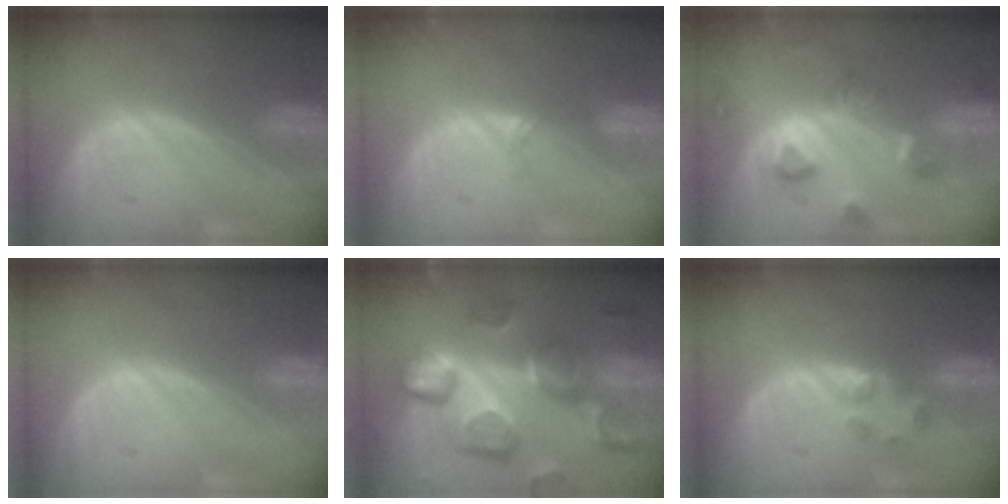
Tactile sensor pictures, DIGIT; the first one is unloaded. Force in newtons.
{"total": 1.6, "press": 1.3, "slide": 1.1}
{"total": 7.7, "press": 7.1, "slide": 3.0}
{"total": 0.0}
{"total": 13.2, "press": 11.5, "slide": 6.5}
{"total": 2.3, "press": 2.2, "slide": 0.8}